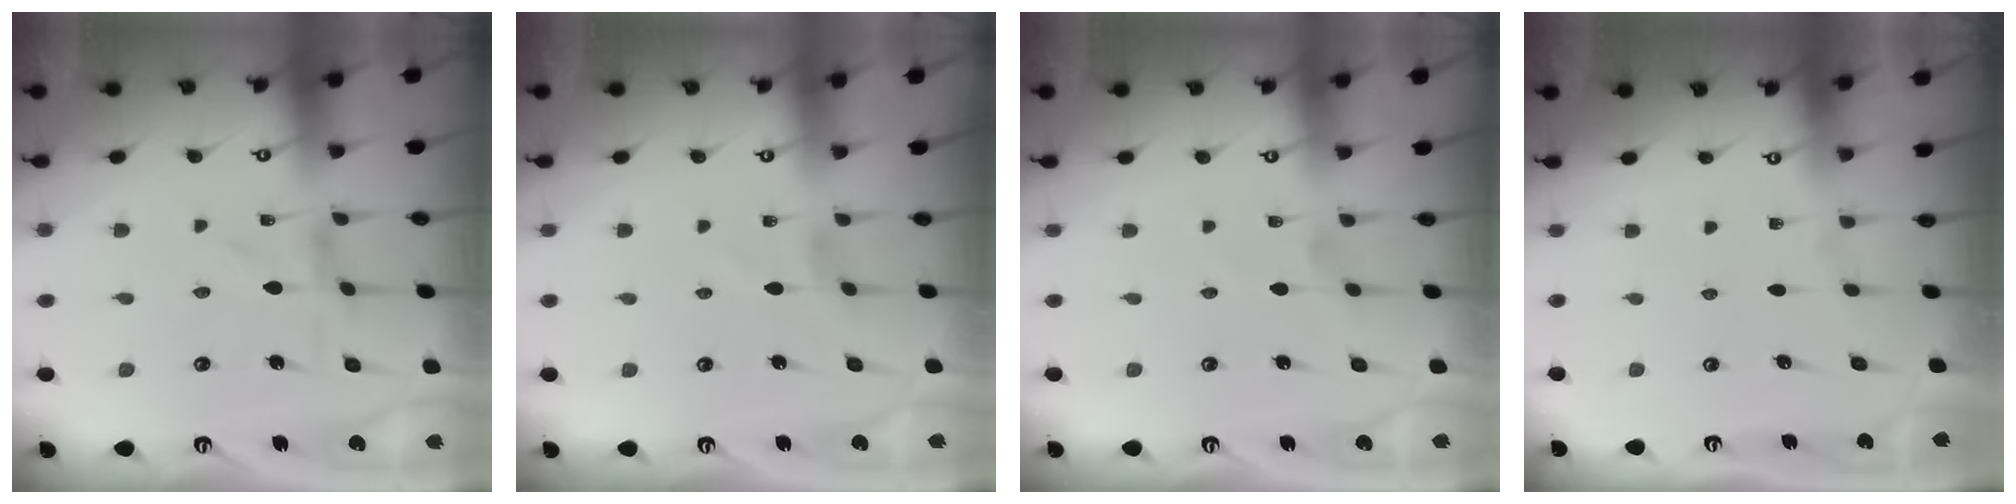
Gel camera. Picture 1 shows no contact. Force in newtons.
{"total": 0.0}
{"total": 0.0}
{"total": 0.0}